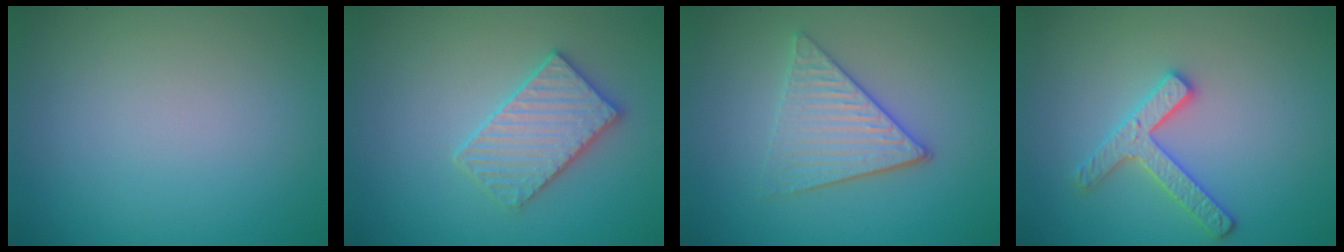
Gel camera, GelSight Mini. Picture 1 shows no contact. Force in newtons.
{"total": 3.4, "press": 3.4, "slide": 0.3}
{"total": 3.8, "press": 3.3, "slide": 2.0}
{"total": 2.9, "press": 2.8, "slide": 0.6}